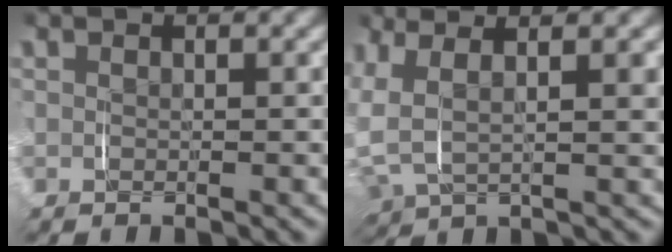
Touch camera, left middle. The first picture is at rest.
{"total": 8.8, "force": [1.8, 6.5, 5.7], "torque": [-0.151, -0.001, 0.023]}